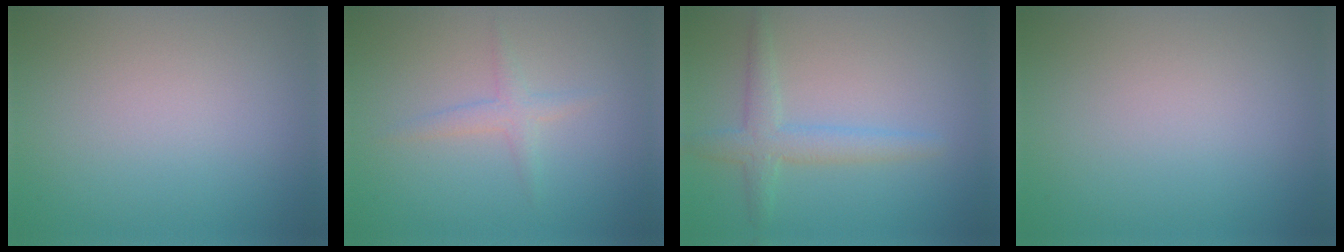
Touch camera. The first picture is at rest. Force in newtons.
{"total": 1.6, "press": 1.6, "slide": 0.0}
{"total": 2.8, "press": 2.8, "slide": 0.1}
{"total": 0.0}